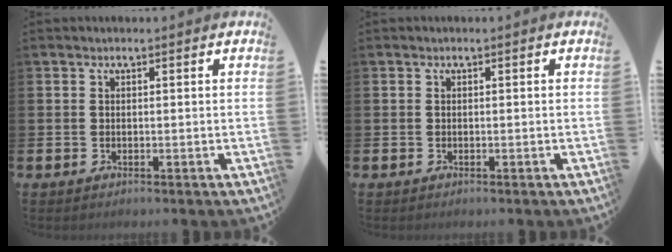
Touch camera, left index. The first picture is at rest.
{"total": 0.0}